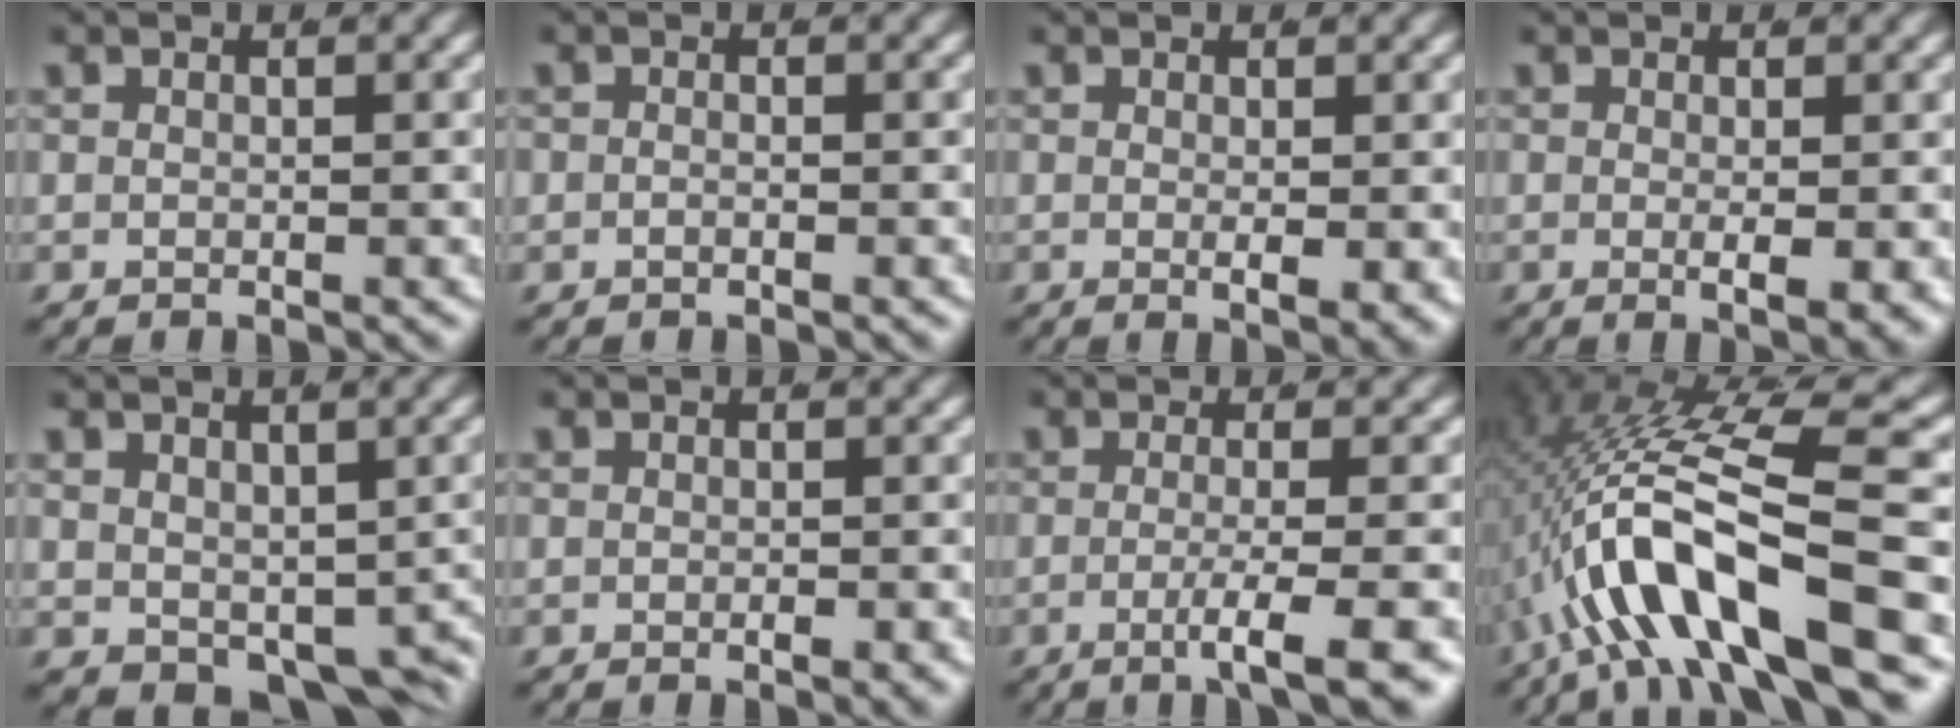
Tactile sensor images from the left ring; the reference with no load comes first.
{"total": 0.8, "force": [-0.2, 0.6, 0.5], "torque": [-0.010, 0.002, -0.006]}
{"total": 2.0, "force": [-0.1, 0.3, 2.0], "torque": [-0.030, -0.013, 0.004]}
{"total": 2.5, "force": [-0.4, 0.3, 2.5], "torque": [-0.039, -0.014, 0.000]}
{"total": 5.3, "force": [-2.8, 2.8, 3.4], "torque": [-0.049, -0.036, -0.019]}
{"total": 0.8, "force": [-0.3, 0.3, 0.6], "torque": [-0.010, 0.001, -0.006]}
{"total": 4.7, "force": [-2.7, -0.2, 3.9], "torque": [-0.064, -0.017, -0.037]}
{"total": 11.0, "force": [-1.2, 3.9, 10.2], "torque": [-0.204, -0.002, -0.012]}